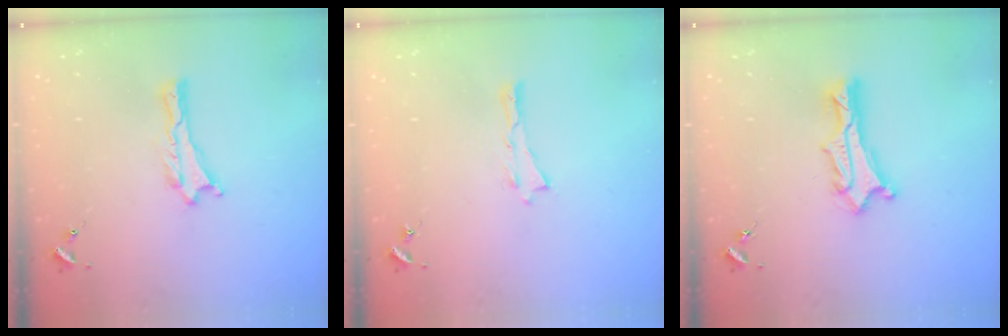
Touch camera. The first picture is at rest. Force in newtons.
{"total": 0.0}
{"total": 3.0, "press": 3.0, "slide": 0.2}